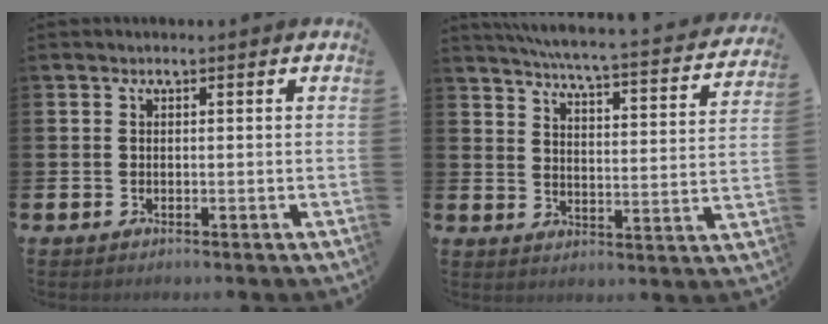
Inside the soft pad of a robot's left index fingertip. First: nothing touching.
{"total": 5.2, "force": [4.9, 0.1, 1.9], "torque": [-0.056, -0.046, 0.078]}